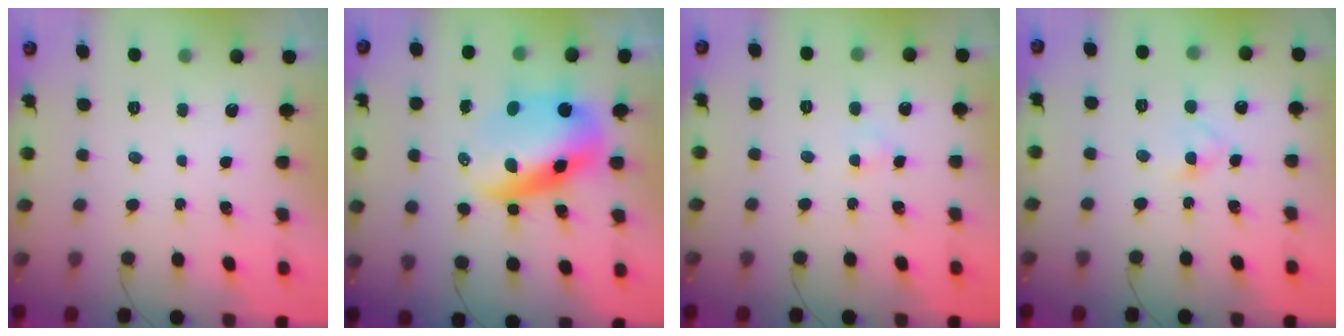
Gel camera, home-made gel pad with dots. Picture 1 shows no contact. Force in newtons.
{"total": 12.2, "press": 11.9, "slide": 2.8}
{"total": 2.6, "press": 2.4, "slide": 0.9}
{"total": 3.1, "press": 2.9, "slide": 1.2}